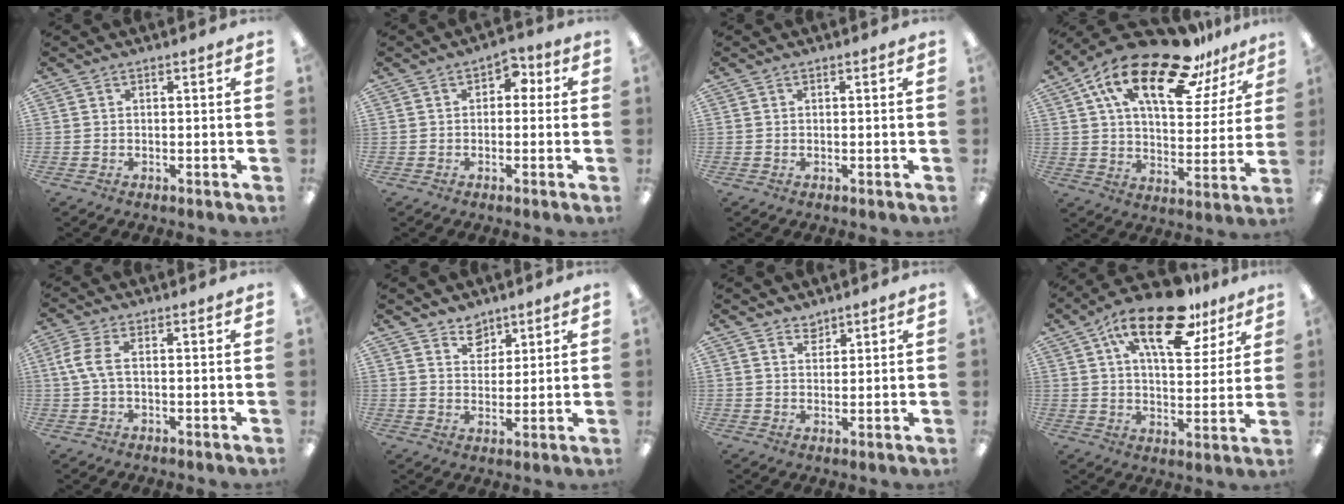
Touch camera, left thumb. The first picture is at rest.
{"total": 3.4, "force": [0.3, 2.5, 2.2], "torque": [-0.029, 0.007, -0.001]}
{"total": 0.0}
{"total": 22.9, "force": [14.2, 9.2, 15.4], "torque": [-0.254, -0.077, 0.240]}
{"total": 5.6, "force": [0.2, 2.3, 5.2], "torque": [-0.116, 0.002, 0.000]}
{"total": 5.4, "force": [4.2, 3.3, 0.4], "torque": [-0.002, -0.023, 0.075]}
{"total": 2.6, "force": [2.4, 1.2, 0.0], "torque": [0.005, -0.013, 0.045]}
{"total": 19.0, "force": [11.3, 8.1, 13.0], "torque": [-0.201, -0.045, 0.185]}